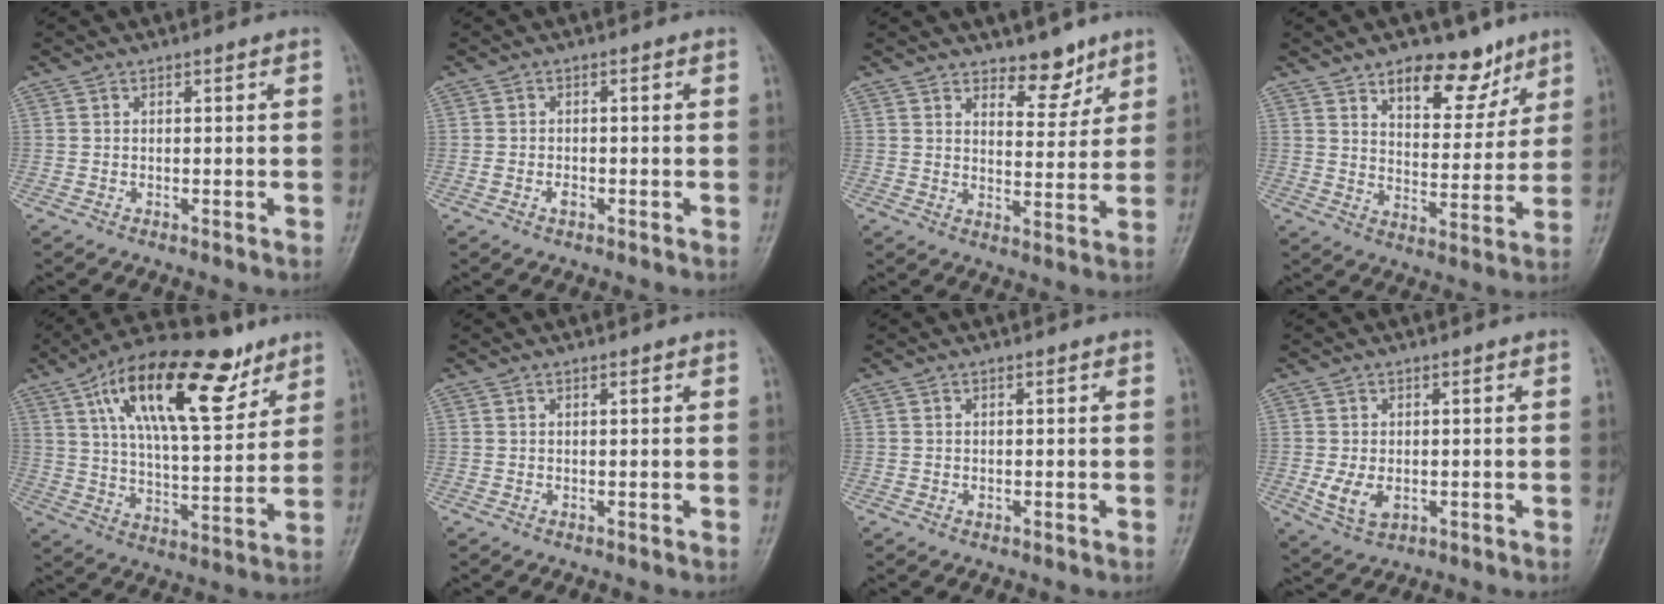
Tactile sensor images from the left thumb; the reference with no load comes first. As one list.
[{"total": 1.6, "force": [-0.7, 1.0, 1.0], "torque": [-0.016, 0.008, -0.011]}, {"total": 6.6, "force": [4.9, 3.1, 3.1], "torque": [-0.015, -0.037, 0.075]}, {"total": 12.5, "force": [8.2, 6.4, 6.9], "torque": [-0.055, -0.050, 0.127]}, {"total": 22.1, "force": [11.7, 8.9, 16.5], "torque": [-0.244, -0.029, 0.199]}, {"total": 0.7, "force": [0.4, 0.2, 0.5], "torque": [-0.008, 0.000, 0.006]}, {"total": 0.7, "force": [0.0, 0.5, 0.4], "torque": [-0.003, 0.000, 0.002]}, {"total": 5.1, "force": [-0.8, 3.3, 3.7], "torque": [-0.068, -0.009, -0.006]}]